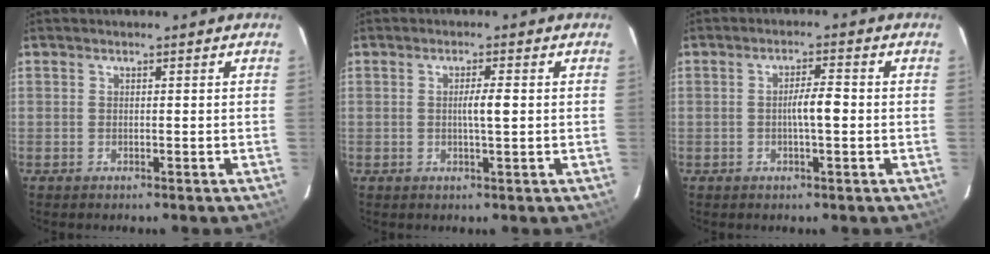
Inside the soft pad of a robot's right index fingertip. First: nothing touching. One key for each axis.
{"total": 2.6, "fx": 0.1, "fy": 0.0, "fz": 2.6, "tx": -0.046, "ty": 0.001, "tz": 0.002}
{"total": 3.5, "fx": -0.4, "fy": 0.4, "fz": 3.4, "tx": -0.057, "ty": 0.005, "tz": -0.007}